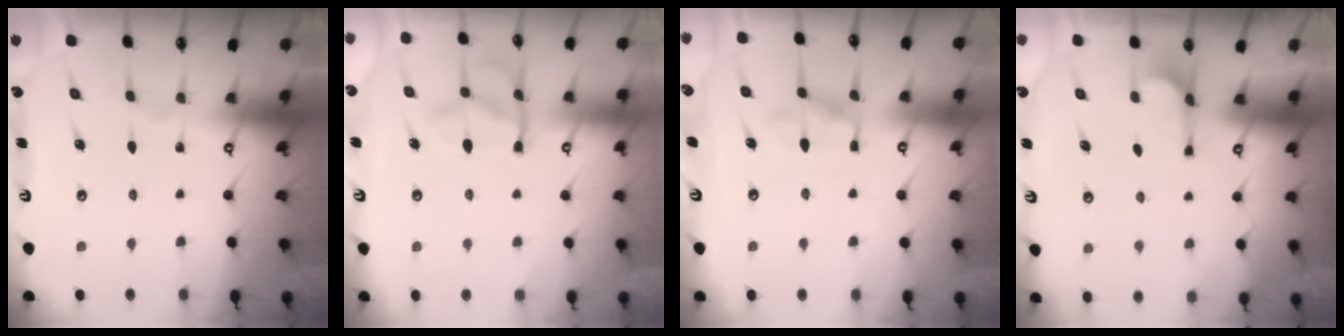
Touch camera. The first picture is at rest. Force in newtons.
{"total": 12.0, "press": 11.9, "slide": 1.4}
{"total": 8.3, "press": 8.3, "slide": 0.7}
{"total": 1.0, "press": 0.3, "slide": 1.0}